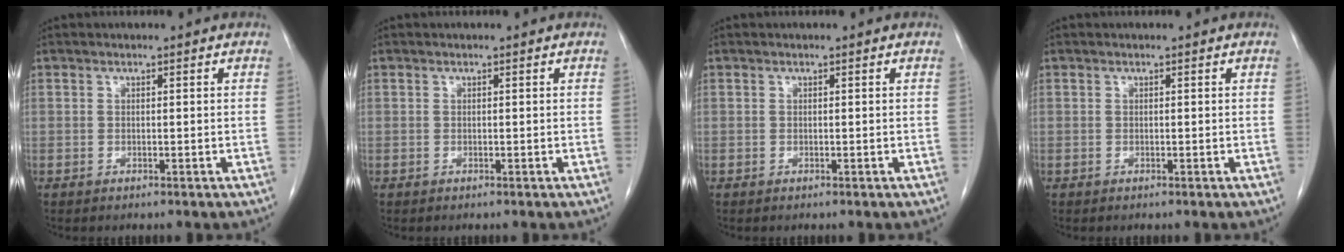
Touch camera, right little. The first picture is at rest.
{"total": 0.0}
{"total": 0.0}
{"total": 0.0}